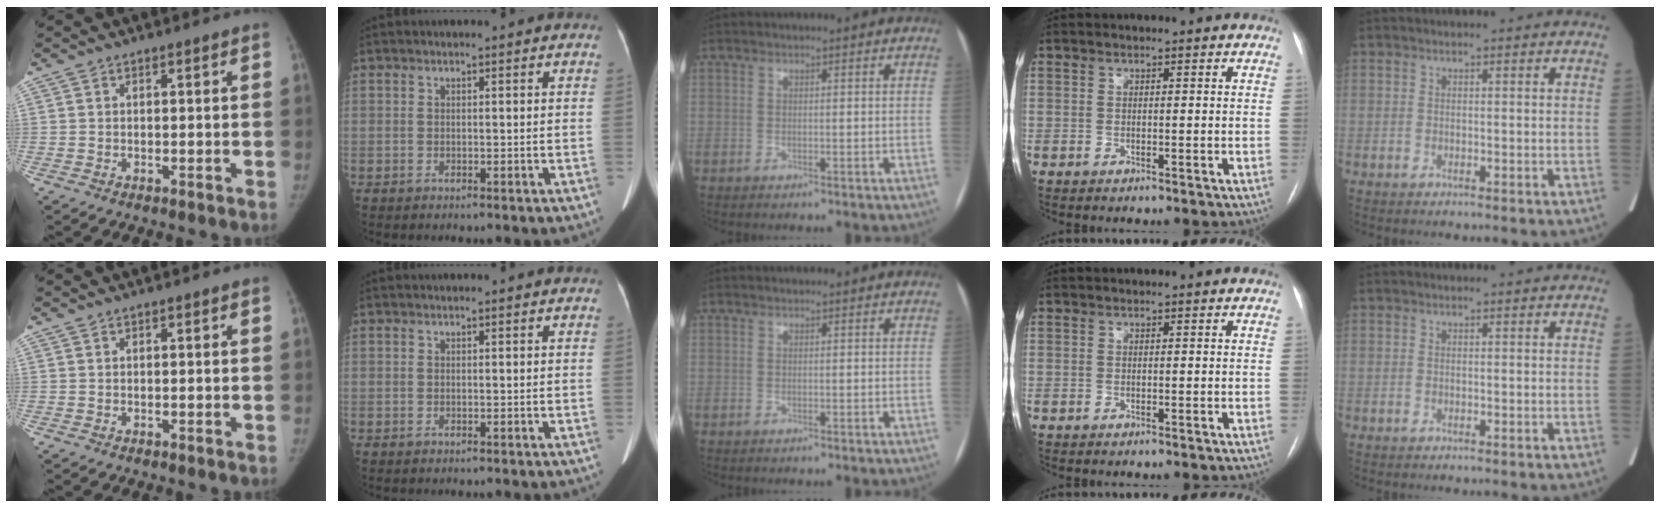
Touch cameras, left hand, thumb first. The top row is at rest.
{}